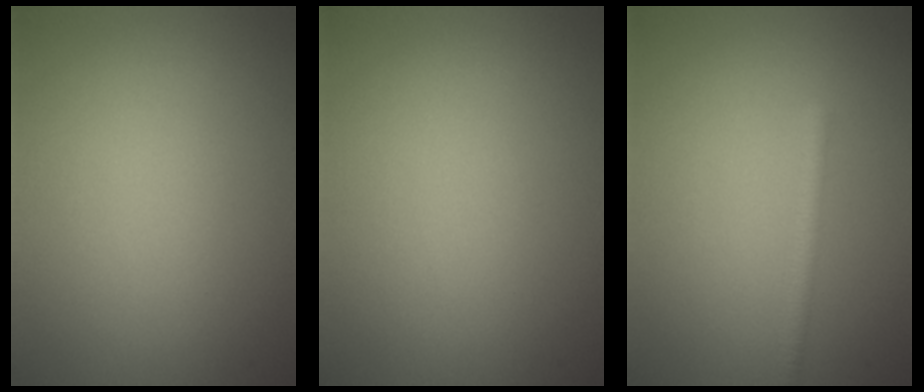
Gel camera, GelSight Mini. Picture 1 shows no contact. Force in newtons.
{"total": 0.0}
{"total": 1.7, "press": 1.7, "slide": 0.1}